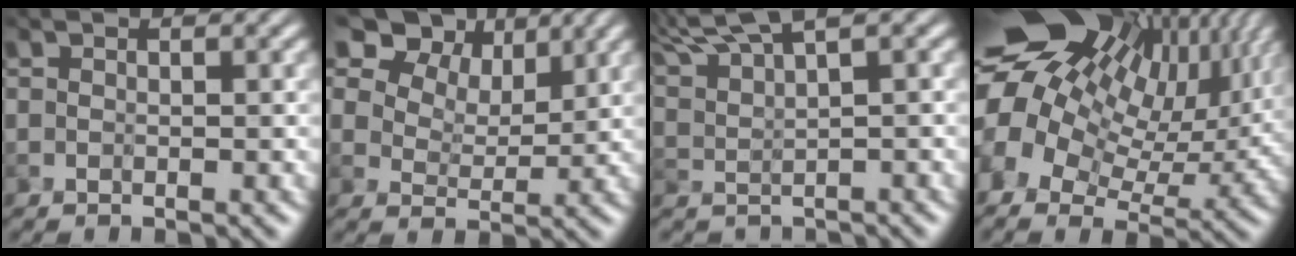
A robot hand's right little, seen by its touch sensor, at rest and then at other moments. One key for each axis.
{"total": 10.4, "fx": 6.6, "fy": 6.2, "fz": 5.0, "tx": -0.110, "ty": 0.000, "tz": 0.125}
{"total": 5.2, "fx": 4.3, "fy": 0.9, "fz": 2.8, "tx": -0.059, "ty": 0.010, "tz": 0.079}
{"total": 18.6, "fx": 6.0, "fy": 12.5, "fz": 12.4, "tx": -0.238, "ty": 0.030, "tz": 0.112}